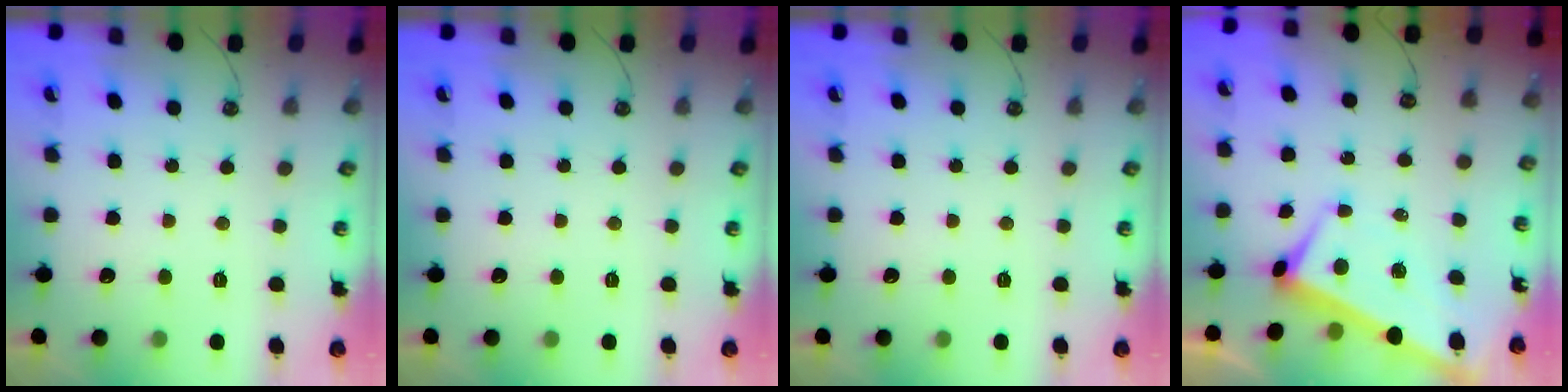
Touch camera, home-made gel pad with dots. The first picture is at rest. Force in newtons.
{"total": 0.0}
{"total": 0.0}
{"total": 0.9, "press": 0.2, "slide": 0.9}